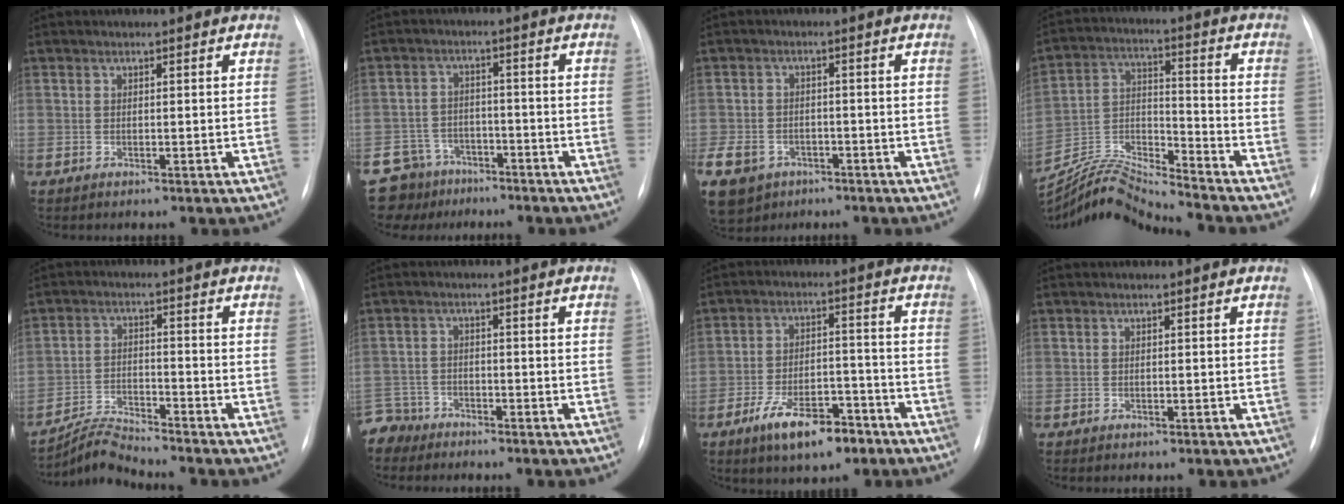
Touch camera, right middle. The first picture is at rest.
{"total": 7.7, "force": [-5.8, 5.1, -0.3], "torque": [0.000, 0.021, -0.095]}
{"total": 13.9, "force": [-7.4, 10.6, 5.1], "torque": [-0.159, -0.006, -0.109]}
{"total": 12.5, "force": [-12.2, -1.5, 1.8], "torque": [-0.040, 0.024, -0.233]}
{"total": 5.5, "force": [-5.4, -1.2, 0.0], "torque": [-0.013, -0.012, -0.099]}
{"total": 4.8, "force": [-4.3, 1.8, -1.0], "torque": [0.023, -0.006, -0.088]}
{"total": 9.8, "force": [-6.2, 3.9, 6.6], "torque": [-0.114, 0.005, -0.102]}
{"total": 0.0}